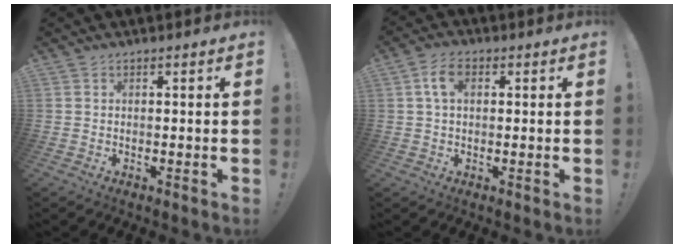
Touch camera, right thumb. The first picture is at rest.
{"total": 6.1, "force": [1.8, 3.7, 4.6], "torque": [-0.088, 0.005, 0.030]}